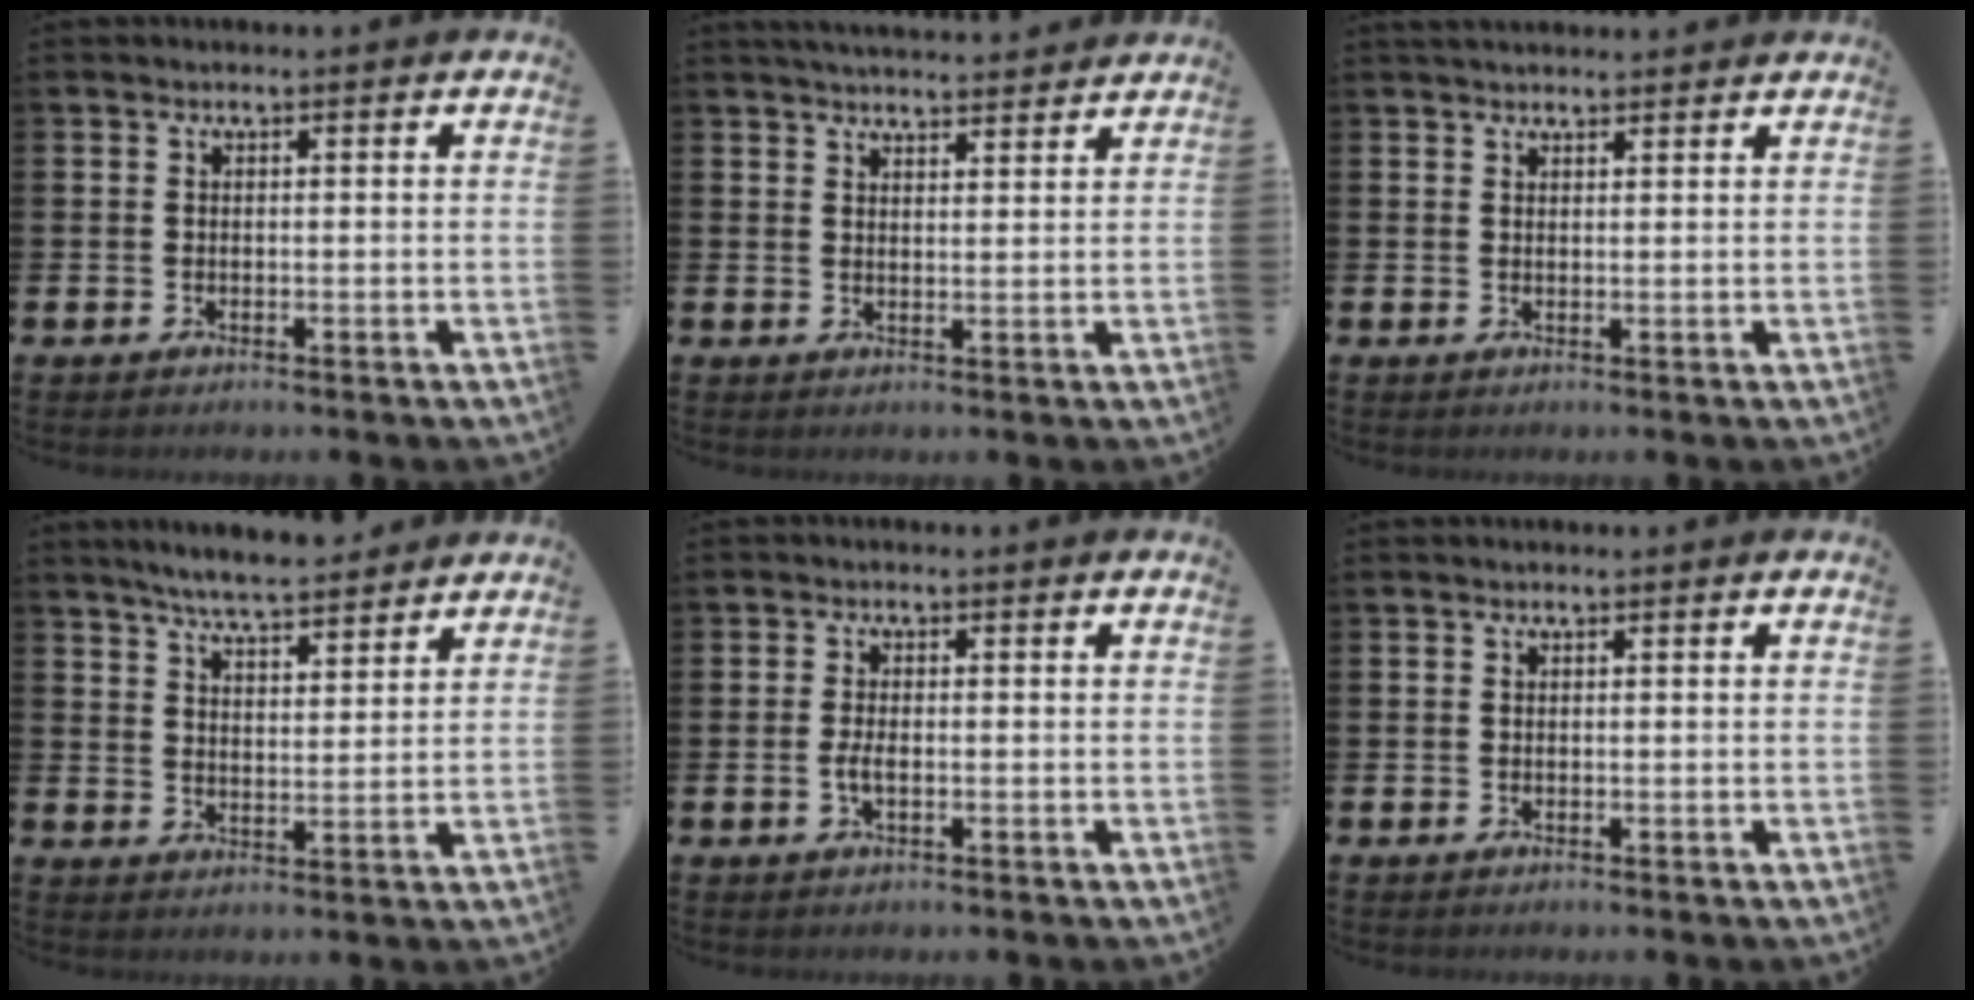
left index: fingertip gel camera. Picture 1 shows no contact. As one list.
[{"total": 3.7, "force": [3.7, 0.1, 0.1], "torque": [-0.008, -0.019, 0.067]}, {"total": 2.1, "force": [2.1, 0.5, 0.2], "torque": [0.003, -0.007, 0.036]}, {"total": 6.1, "force": [5.9, 0.4, 1.5], "torque": [-0.043, -0.028, 0.106]}, {"total": 1.9, "force": [-0.4, 0.8, 1.7], "torque": [-0.027, -0.001, -0.009]}, {"total": 0.0}]